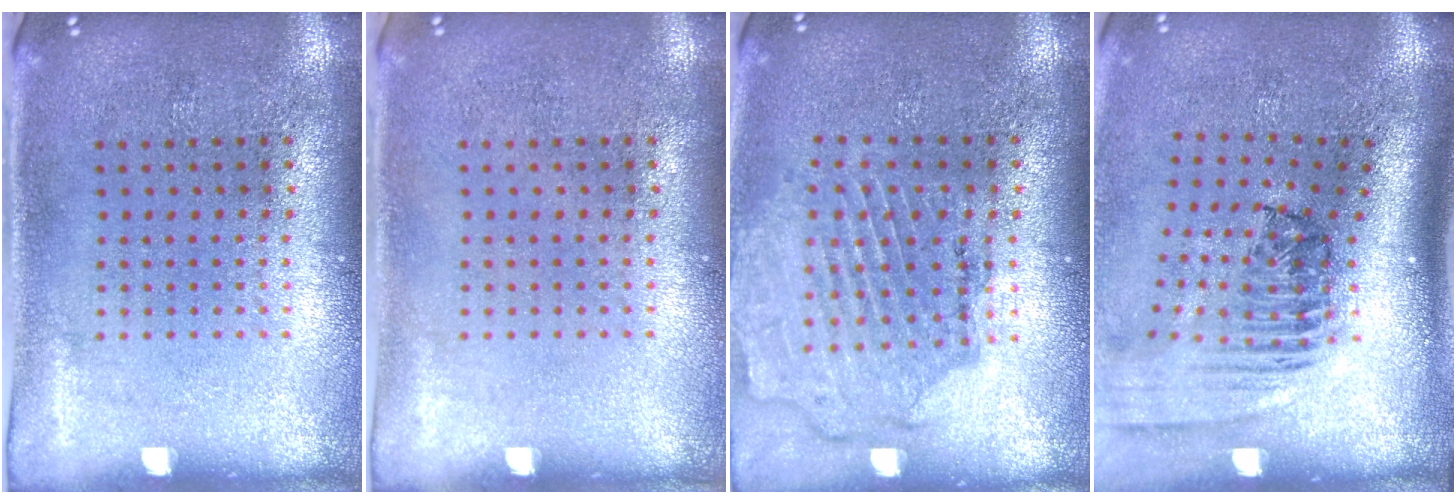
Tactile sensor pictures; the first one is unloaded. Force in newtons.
{"total": 0.0}
{"total": 1.6, "press": 1.6, "slide": 0.3}
{"total": 2.5, "press": 1.7, "slide": 1.8}